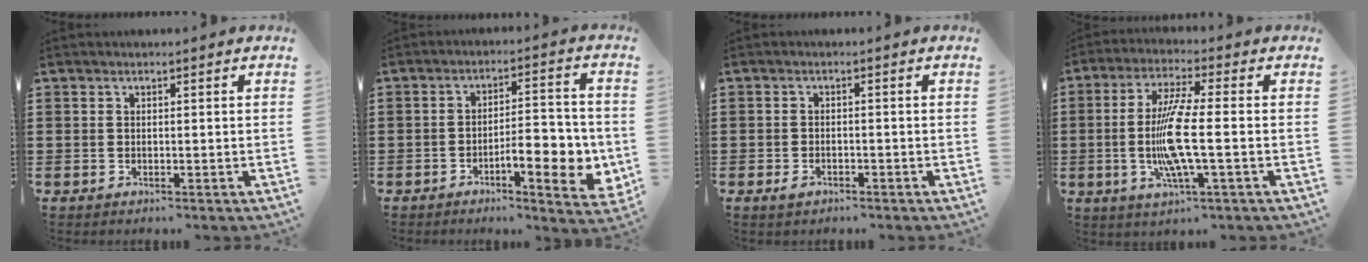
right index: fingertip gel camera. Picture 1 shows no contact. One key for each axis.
{"total": 8.0, "fx": -2.8, "fy": 2.7, "fz": 7.0, "tx": -0.089, "ty": -0.005, "tz": -0.048}
{"total": 1.5, "fx": -1.1, "fy": 0.8, "fz": 0.8, "tx": -0.018, "ty": 0.000, "tz": -0.022}
{"total": 10.0, "fx": -1.2, "fy": 0.8, "fz": 9.9, "tx": -0.205, "ty": -0.020, "tz": -0.031}